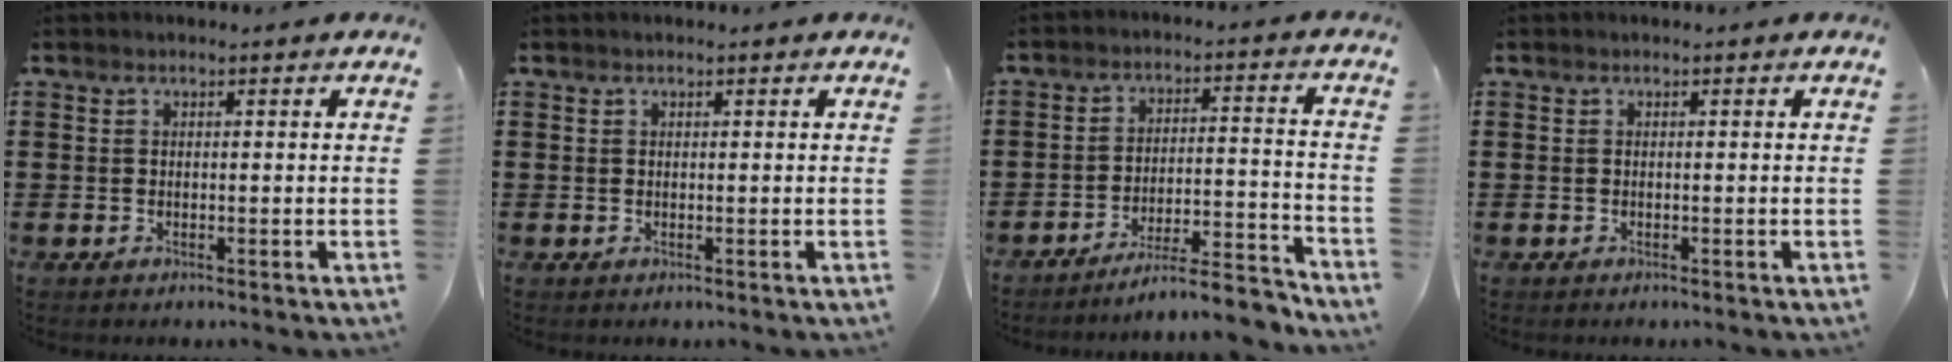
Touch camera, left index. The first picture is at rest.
{"total": 0.0}
{"total": 6.9, "force": [-6.2, 0.1, 3.0], "torque": [-0.049, -0.001, -0.117]}
{"total": 0.0}